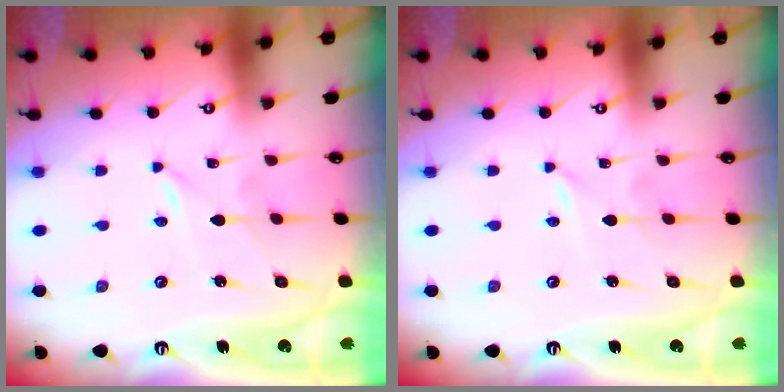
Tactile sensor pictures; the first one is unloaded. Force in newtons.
{"total": 0.0}